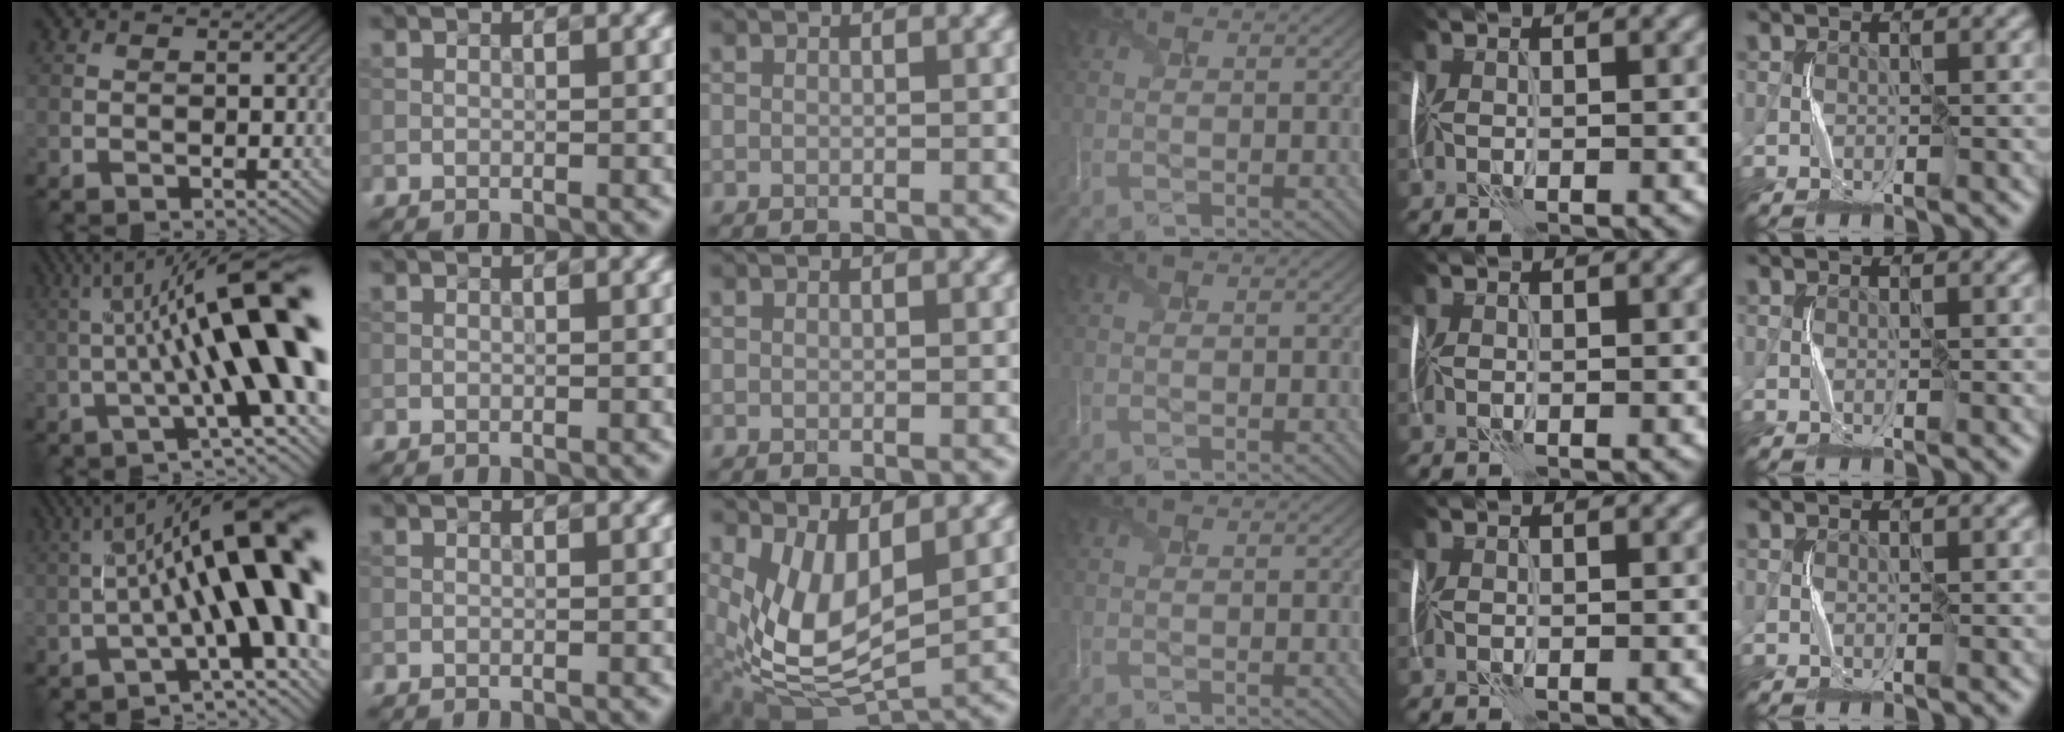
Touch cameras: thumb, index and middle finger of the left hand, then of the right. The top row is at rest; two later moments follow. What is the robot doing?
{"motion": "shake", "object": "plastic piggy bank"}